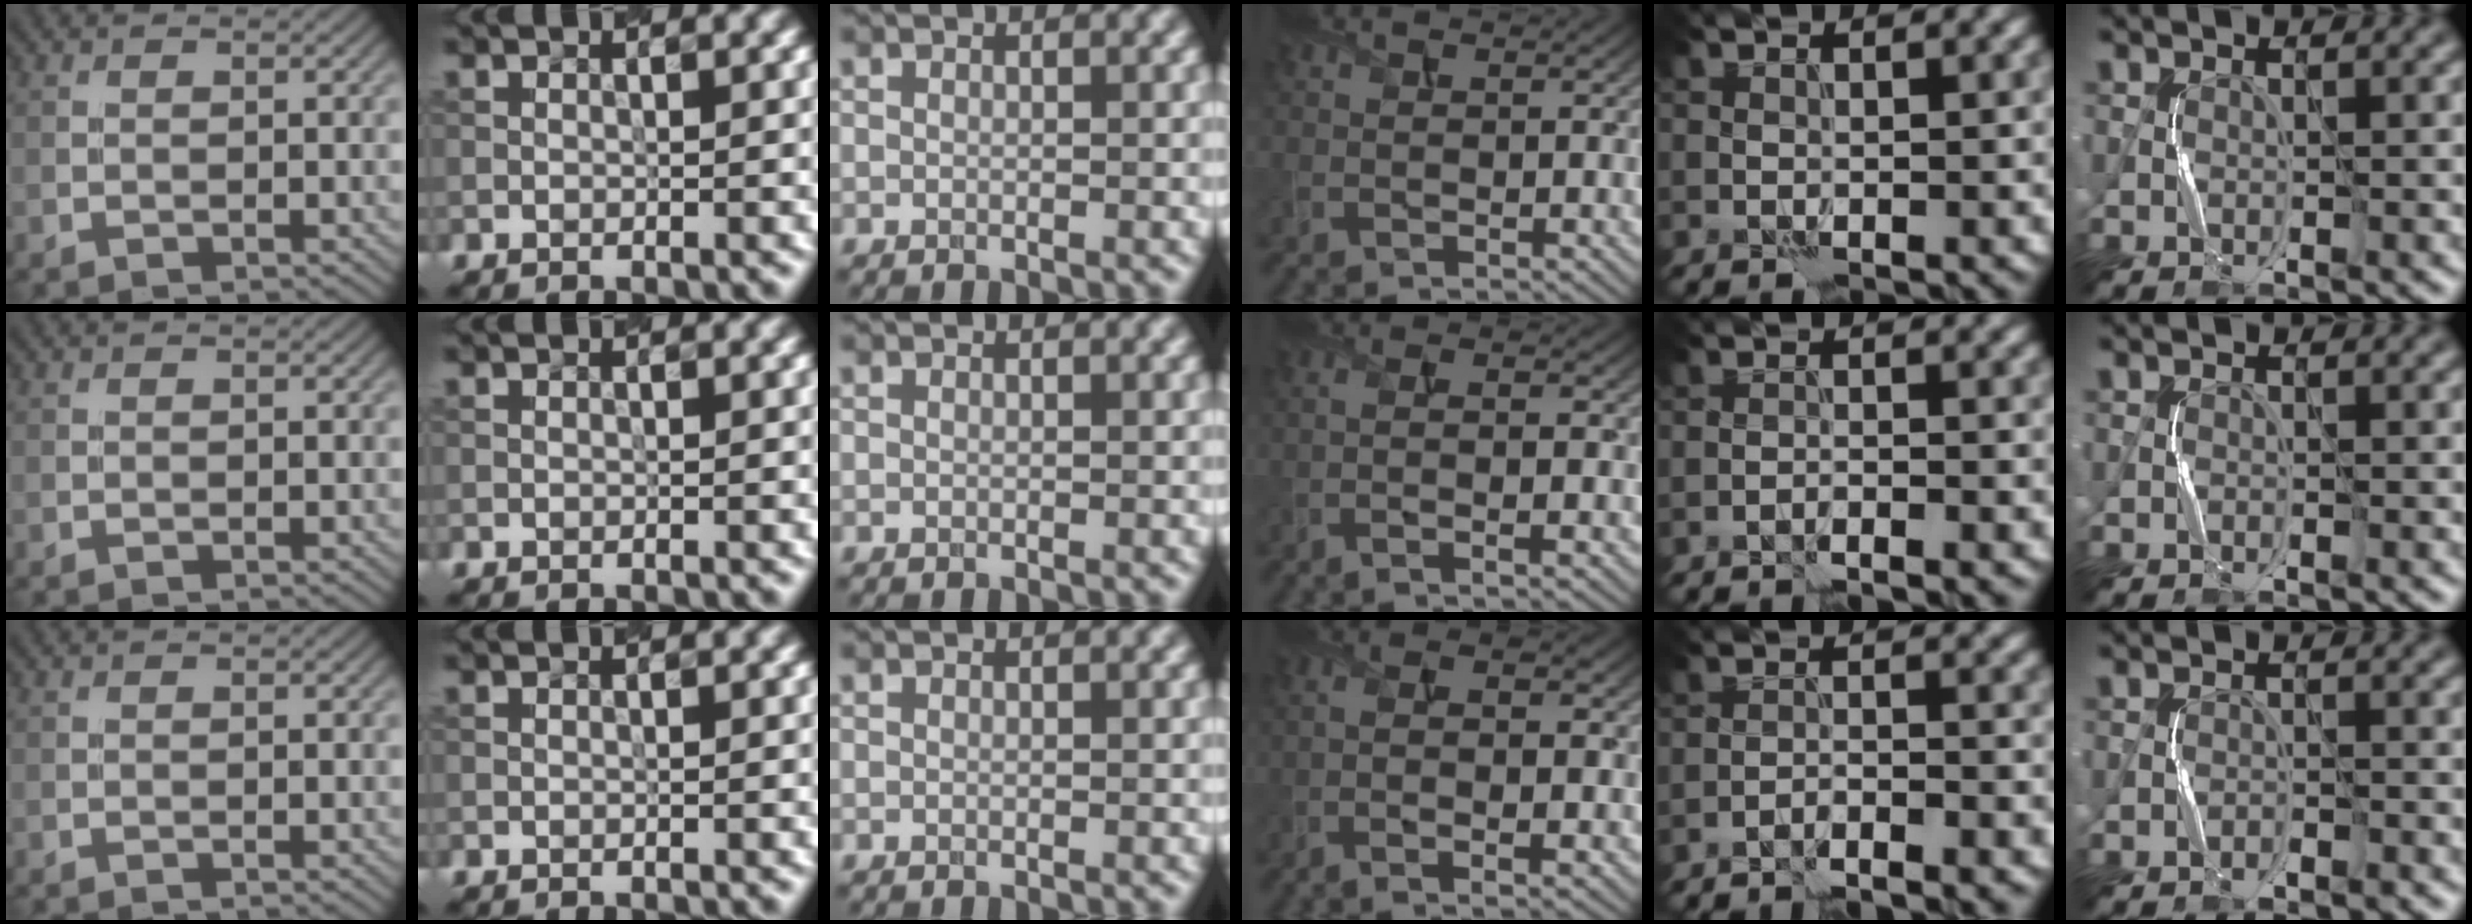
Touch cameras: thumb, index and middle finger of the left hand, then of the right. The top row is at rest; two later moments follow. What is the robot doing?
{"motion": "squeeze", "object": "sponge"}